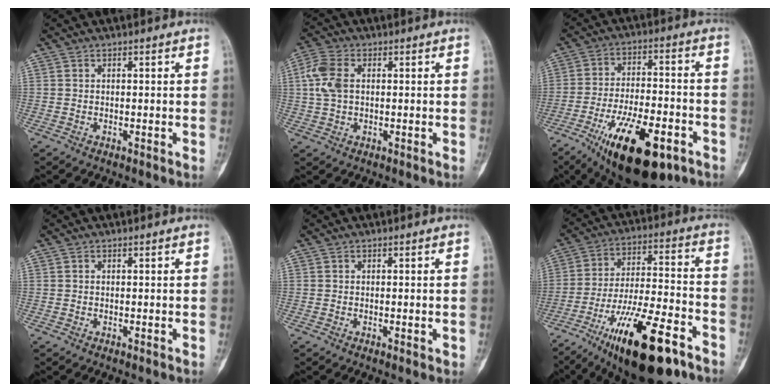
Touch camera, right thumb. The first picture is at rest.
{"total": 6.4, "force": [0.8, 4.0, 4.9], "torque": [-0.122, 0.012, 0.011]}
{"total": 20.0, "force": [-10.3, 8.2, 15.1], "torque": [-0.241, 0.040, -0.156]}
{"total": 0.0}
{"total": 1.2, "force": [-0.2, 0.4, 1.1], "torque": [-0.009, -0.002, -0.002]}
{"total": 22.3, "force": [-12.7, 6.9, 16.9], "torque": [-0.285, 0.061, -0.206]}